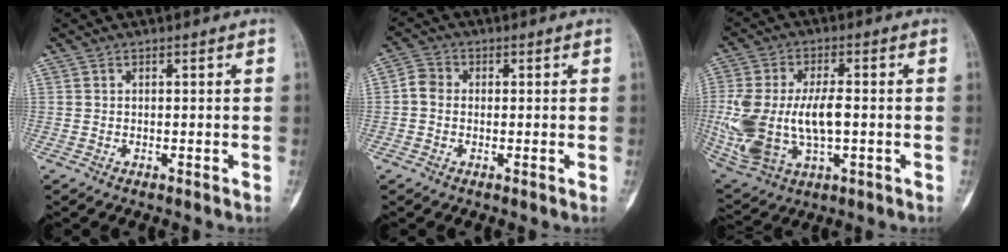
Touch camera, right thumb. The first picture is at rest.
{"total": 3.4, "force": [-0.2, 2.9, 1.8], "torque": [-0.027, 0.010, -0.012]}
{"total": 18.1, "force": [-1.2, 9.8, 15.2], "torque": [-0.333, -0.001, -0.006]}